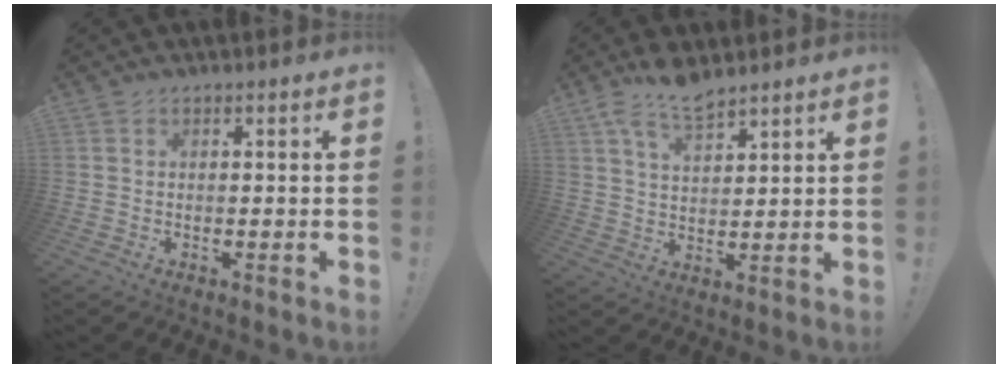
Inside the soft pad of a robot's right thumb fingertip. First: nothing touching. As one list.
[{"total": 8.3, "force": [6.7, 2.7, 4.1], "torque": [-0.066, -0.039, 0.120]}]